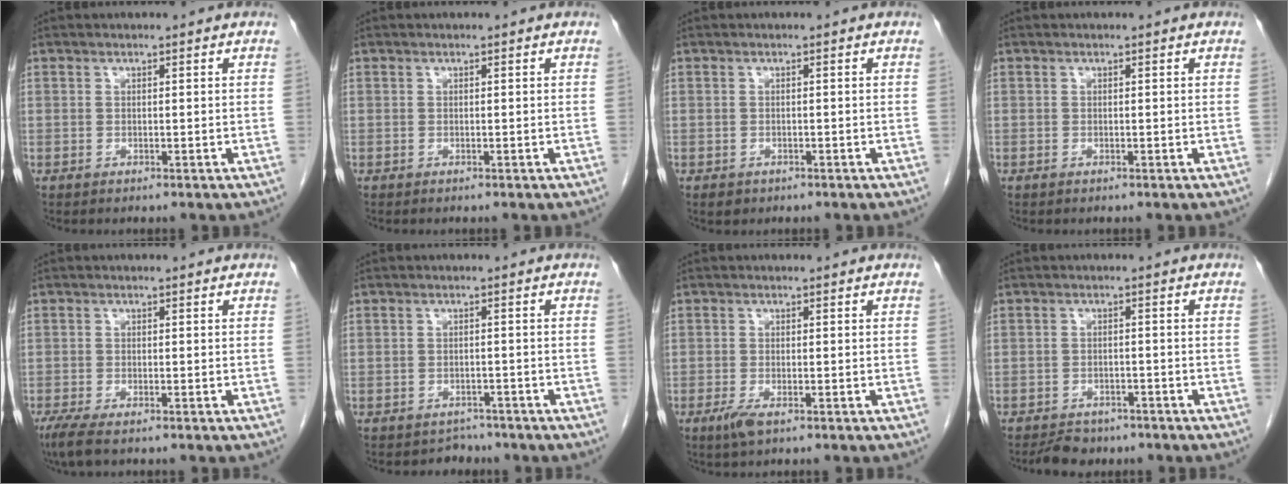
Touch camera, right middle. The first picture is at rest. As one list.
[{"total": 0.0}, {"total": 1.4, "force": [-0.9, 1.0, 0.4], "torque": [-0.010, 0.001, -0.007]}, {"total": 0.0}, {"total": 3.7, "force": [-2.7, 0.7, 2.5], "torque": [-0.051, -0.013, -0.047]}, {"total": 2.5, "force": [-2.1, 1.4, -0.5], "torque": [0.002, 0.008, -0.029]}, {"total": 2.3, "force": [-1.3, 0.6, 1.8], "torque": [-0.041, -0.004, -0.026]}, {"total": 4.4, "force": [-3.6, 2.3, 1.0], "torque": [-0.019, 0.001, -0.053]}]